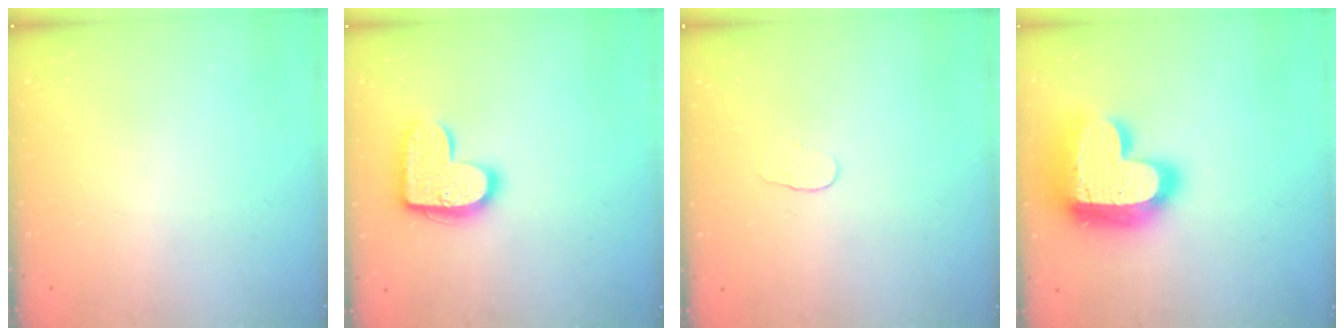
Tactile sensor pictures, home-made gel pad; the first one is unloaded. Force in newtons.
{"total": 14.4, "press": 14.4, "slide": 0.7}
{"total": 3.1, "press": 3.1, "slide": 0.3}
{"total": 26.7, "press": 26.6, "slide": 1.8}